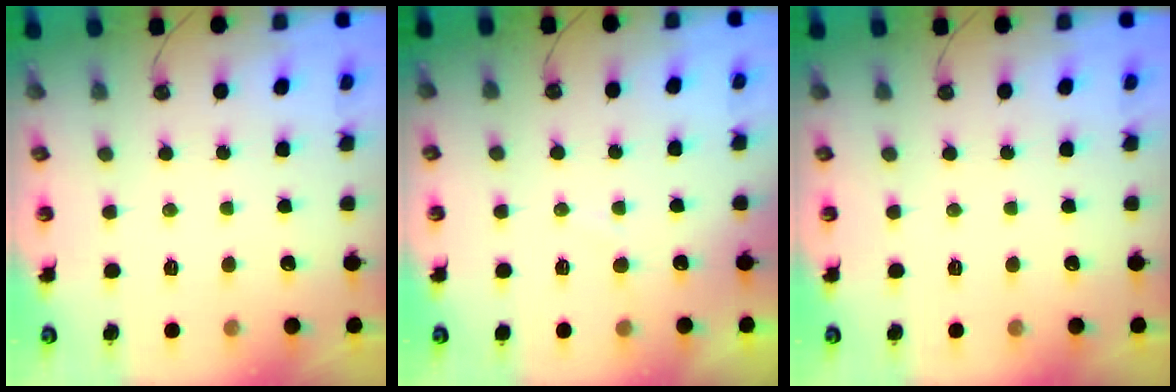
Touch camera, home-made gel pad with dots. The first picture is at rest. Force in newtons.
{"total": 5.0, "press": 4.9, "slide": 0.5}
{"total": 0.0}